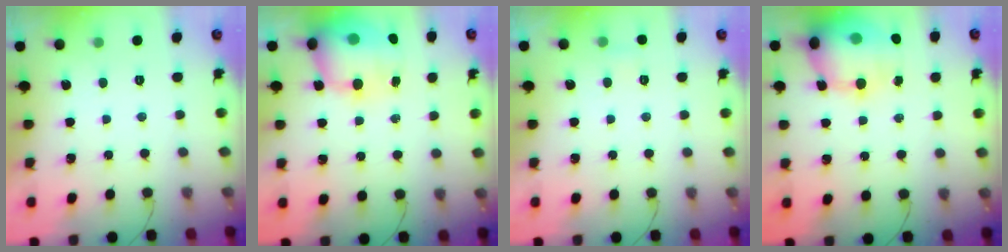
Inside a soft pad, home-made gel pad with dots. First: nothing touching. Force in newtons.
{"total": 14.6, "press": 14.3, "slide": 3.3}
{"total": 2.1, "press": 2.0, "slide": 0.7}
{"total": 18.8, "press": 17.6, "slide": 6.4}